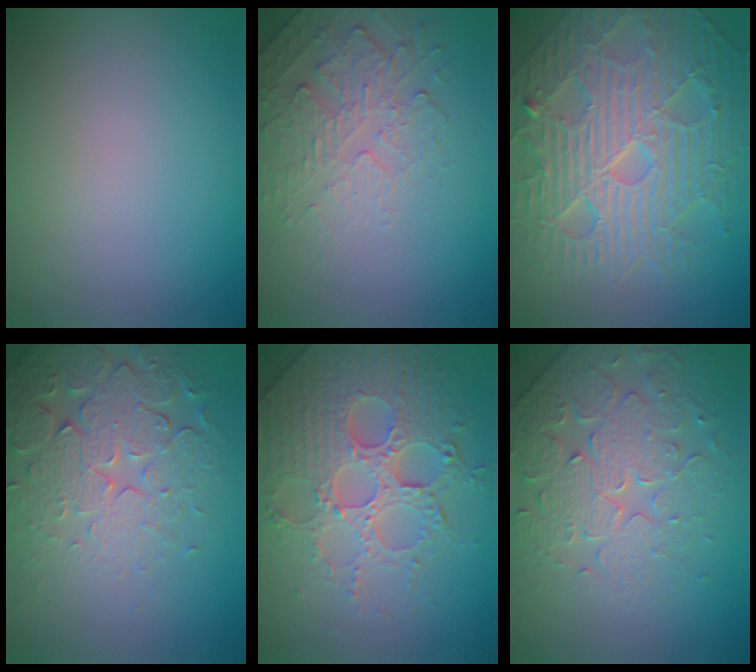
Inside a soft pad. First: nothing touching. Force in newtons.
{"total": 2.4, "press": 1.7, "slide": 1.7}
{"total": 11.4, "press": 7.5, "slide": 8.5}
{"total": 6.2, "press": 4.9, "slide": 3.9}
{"total": 8.1, "press": 5.9, "slide": 5.5}
{"total": 4.6, "press": 4.6, "slide": 0.5}